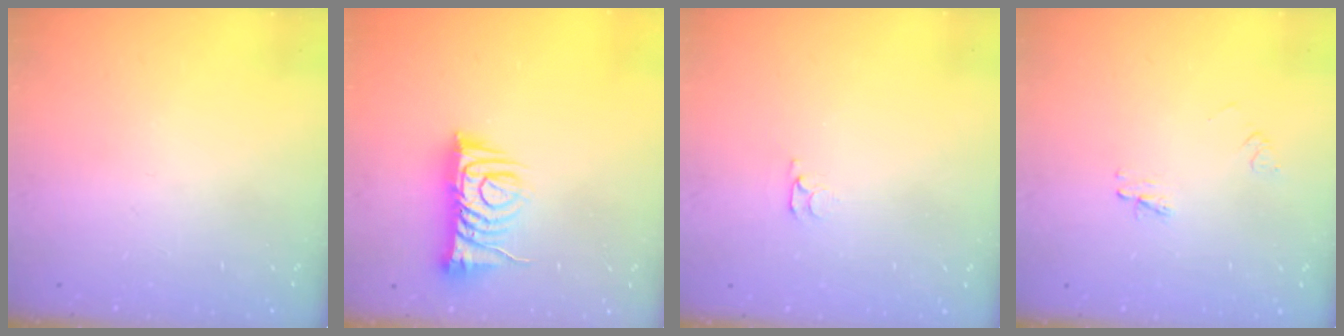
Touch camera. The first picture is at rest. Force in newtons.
{"total": 9.7, "press": 9.7, "slide": 0.3}
{"total": 3.2, "press": 3.2, "slide": 0.5}
{"total": 2.9, "press": 2.9, "slide": 0.3}